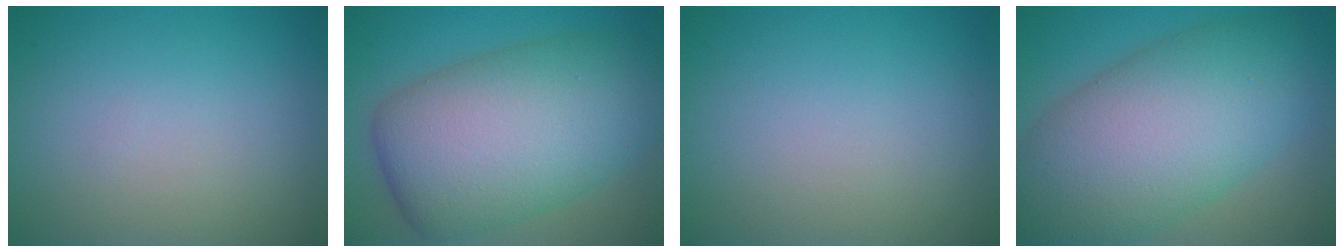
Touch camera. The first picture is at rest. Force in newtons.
{"total": 12.4, "press": 12.4, "slide": 0.4}
{"total": 0.0}
{"total": 12.7, "press": 12.7, "slide": 0.2}